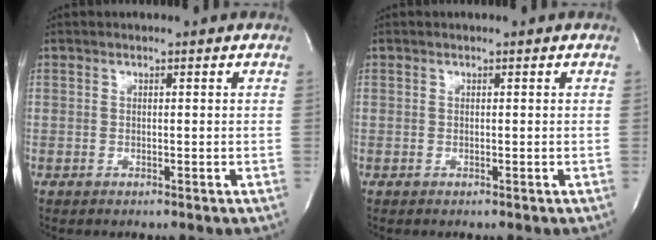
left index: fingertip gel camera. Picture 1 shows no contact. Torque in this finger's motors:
{"motor_torque": [0.00, 0.00, 0.00, 0.00]}